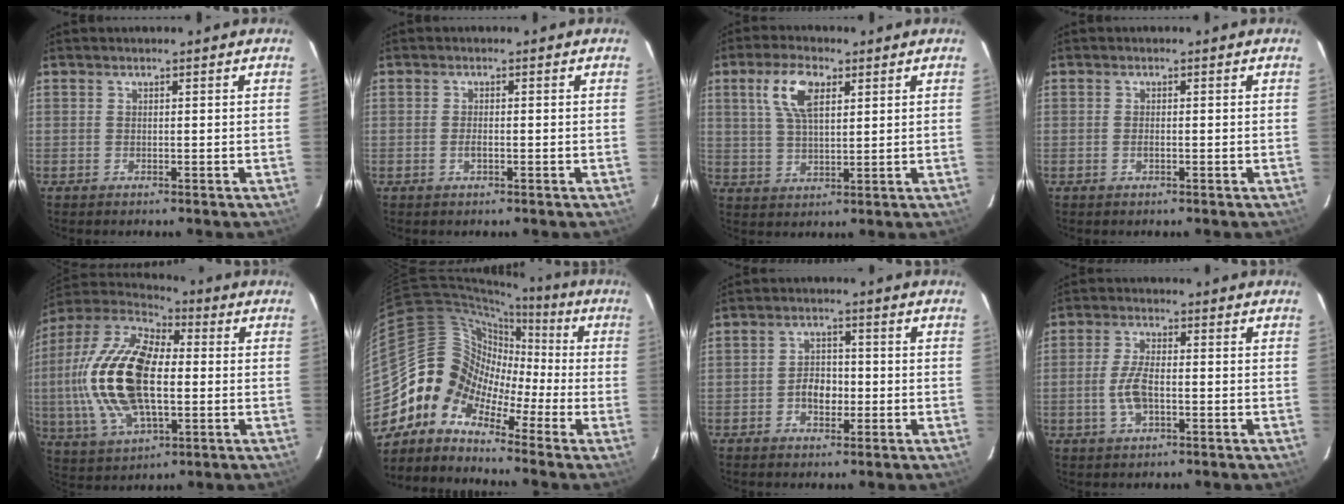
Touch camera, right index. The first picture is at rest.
{"total": 1.3, "force": [-0.5, 0.5, 1.1], "torque": [-0.024, 0.001, -0.010]}
{"total": 8.2, "force": [3.4, 3.6, 6.5], "torque": [-0.128, 0.015, 0.068]}
{"total": 0.8, "force": [-0.3, 0.3, 0.6], "torque": [-0.013, 0.001, -0.007]}
{"total": 23.2, "force": [-0.5, 11.5, 20.2], "torque": [-0.427, 0.010, -0.011]}
{"total": 9.3, "force": [-5.0, 7.7, 1.8], "torque": [-0.035, 0.049, -0.133]}
{"total": 4.3, "force": [-1.4, 3.1, 2.7], "torque": [-0.050, 0.010, -0.021]}
{"total": 5.8, "force": [-1.4, 2.4, 5.1], "torque": [-0.109, 0.003, -0.026]}